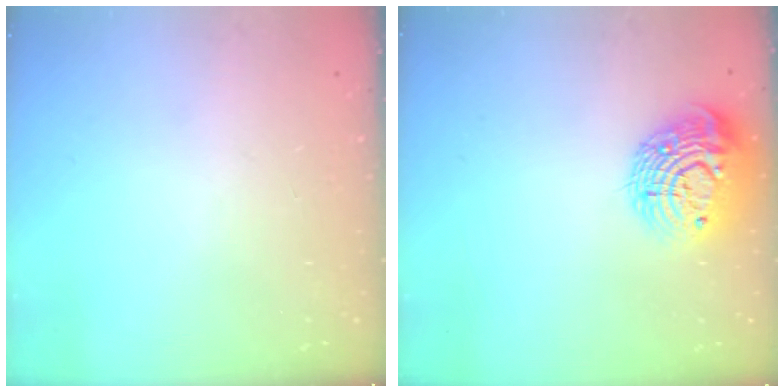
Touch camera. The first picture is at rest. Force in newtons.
{"total": 14.3, "press": 14.3, "slide": 0.7}